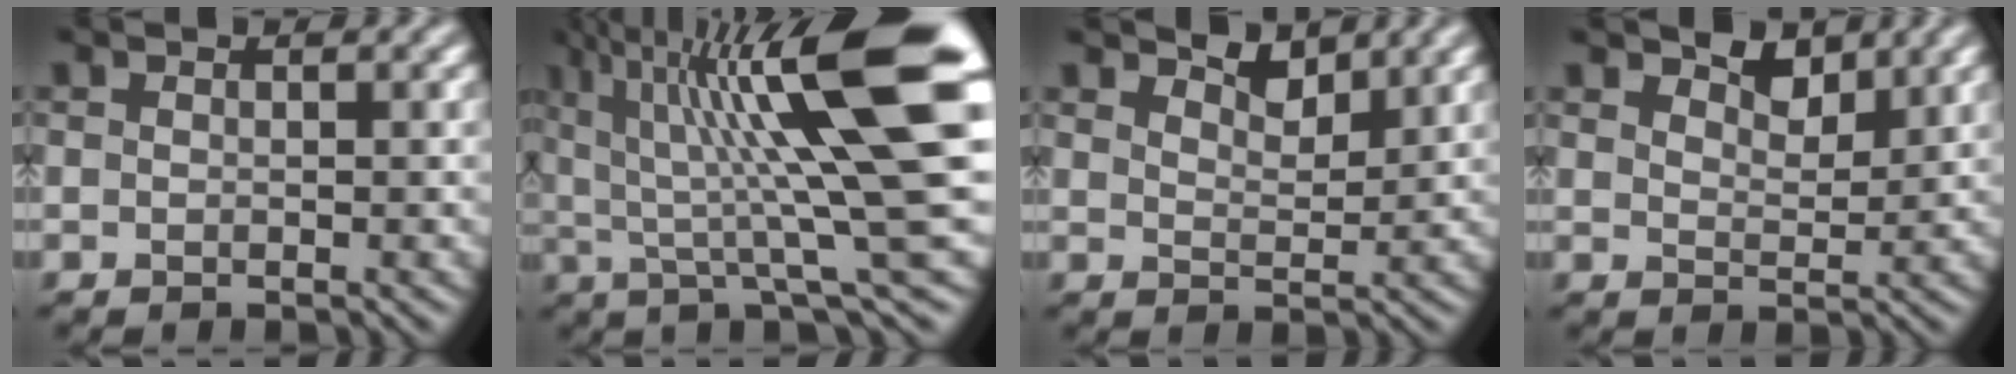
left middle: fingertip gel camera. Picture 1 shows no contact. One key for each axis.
{"total": 15.0, "fx": 4.8, "fy": 2.4, "fz": 14.0, "tx": -0.208, "ty": 0.016, "tz": 0.080}
{"total": 2.5, "fx": 2.4, "fy": 0.4, "fz": 0.6, "tx": -0.009, "ty": 0.002, "tz": 0.040}
{"total": 2.9, "fx": 2.6, "fy": 1.0, "fz": 1.0, "tx": -0.014, "ty": 0.006, "tz": 0.035}